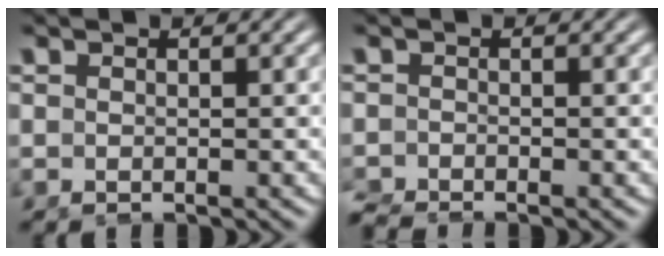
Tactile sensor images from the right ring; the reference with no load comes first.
{"total": 1.9, "force": [-1.9, 0.1, 0.1], "torque": [0.001, -0.013, -0.028]}